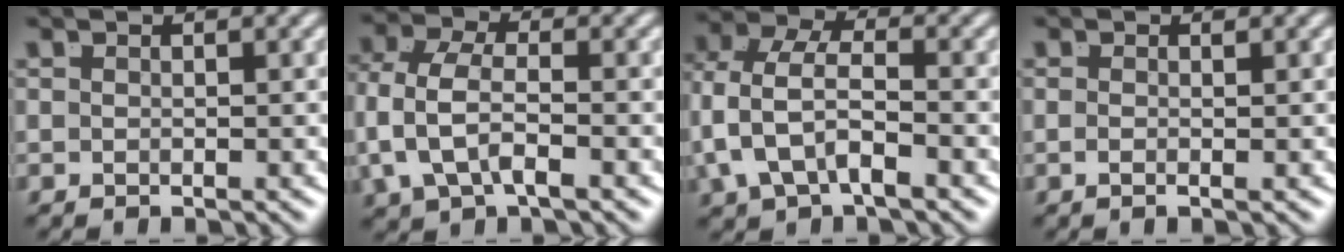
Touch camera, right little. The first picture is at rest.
{"total": 5.4, "force": [-0.6, 3.8, 3.8], "torque": [-0.103, -0.021, -0.002]}
{"total": 6.1, "force": [-0.6, 4.6, 4.0], "torque": [-0.109, -0.024, -0.003]}
{"total": 1.2, "force": [-0.3, -0.6, 1.0], "torque": [-0.015, -0.009, -0.001]}